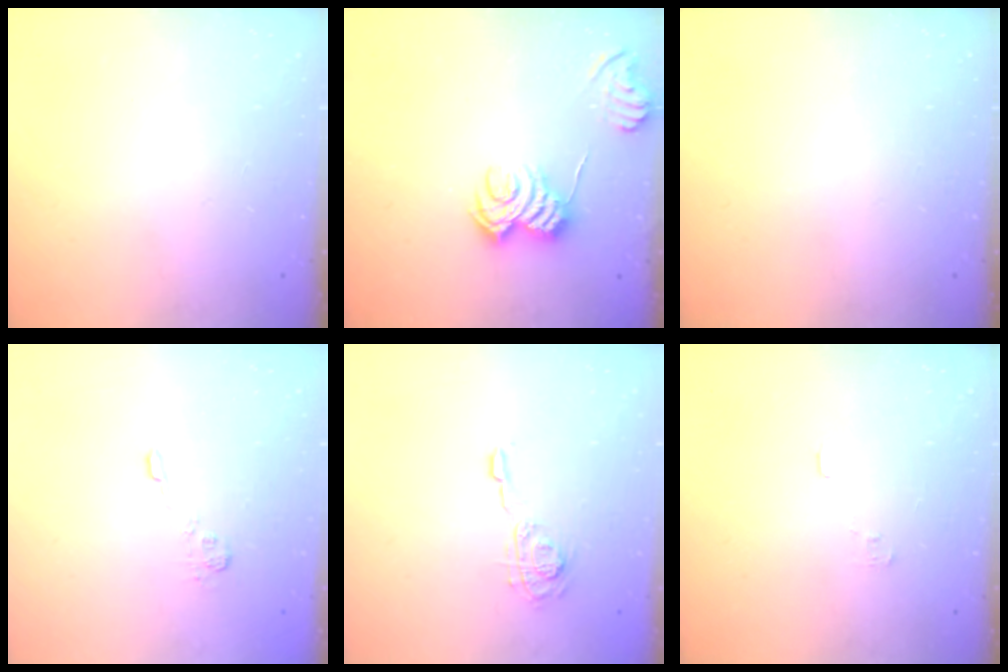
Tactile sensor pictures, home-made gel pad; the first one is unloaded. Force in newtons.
{"total": 6.1, "press": 6.1, "slide": 0.3}
{"total": 0.0}
{"total": 3.8, "press": 3.6, "slide": 1.3}
{"total": 6.6, "press": 6.6, "slide": 0.9}
{"total": 2.3, "press": 2.3, "slide": 0.3}